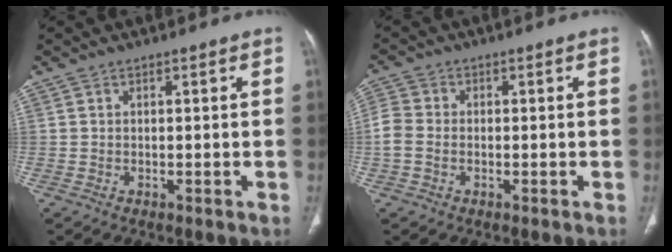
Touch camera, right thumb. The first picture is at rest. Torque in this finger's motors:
{"motor_torque": [0.50, 0.34, 0.79, -0.39, 0.07]}